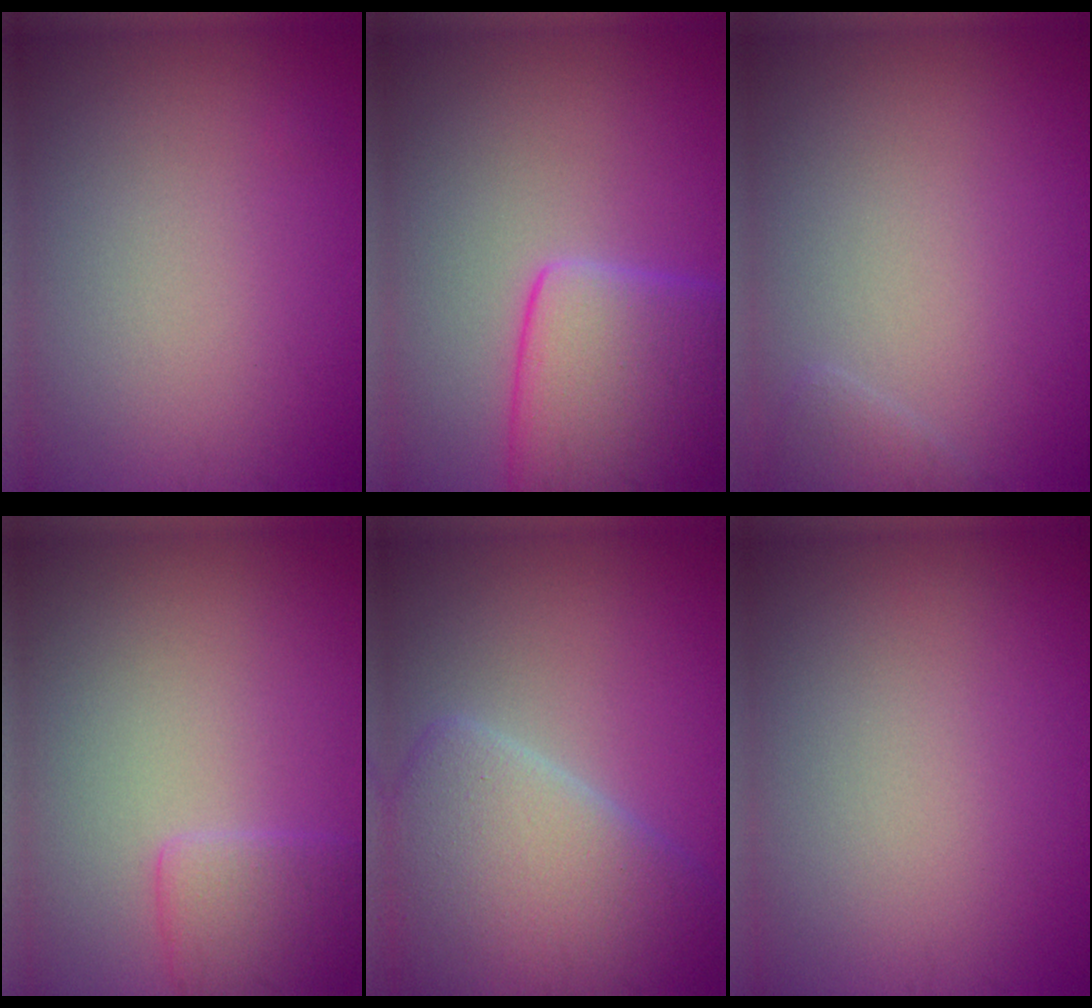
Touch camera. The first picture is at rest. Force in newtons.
{"total": 7.8, "press": 7.8, "slide": 0.5}
{"total": 0.9, "press": 0.9, "slide": 0.1}
{"total": 2.4, "press": 2.3, "slide": 0.2}
{"total": 7.6, "press": 7.6, "slide": 0.8}
{"total": 0.0}